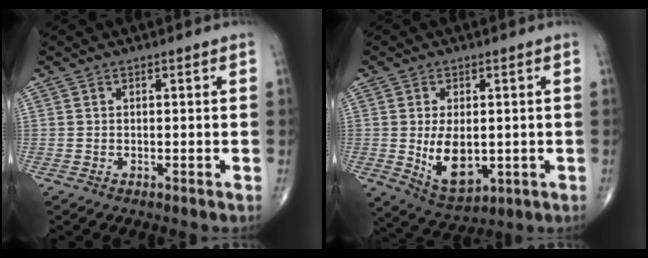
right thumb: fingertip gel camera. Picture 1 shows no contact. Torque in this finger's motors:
{"motor_torque": [-0.38, 0.91, 0.46, 0.25, 0.26]}